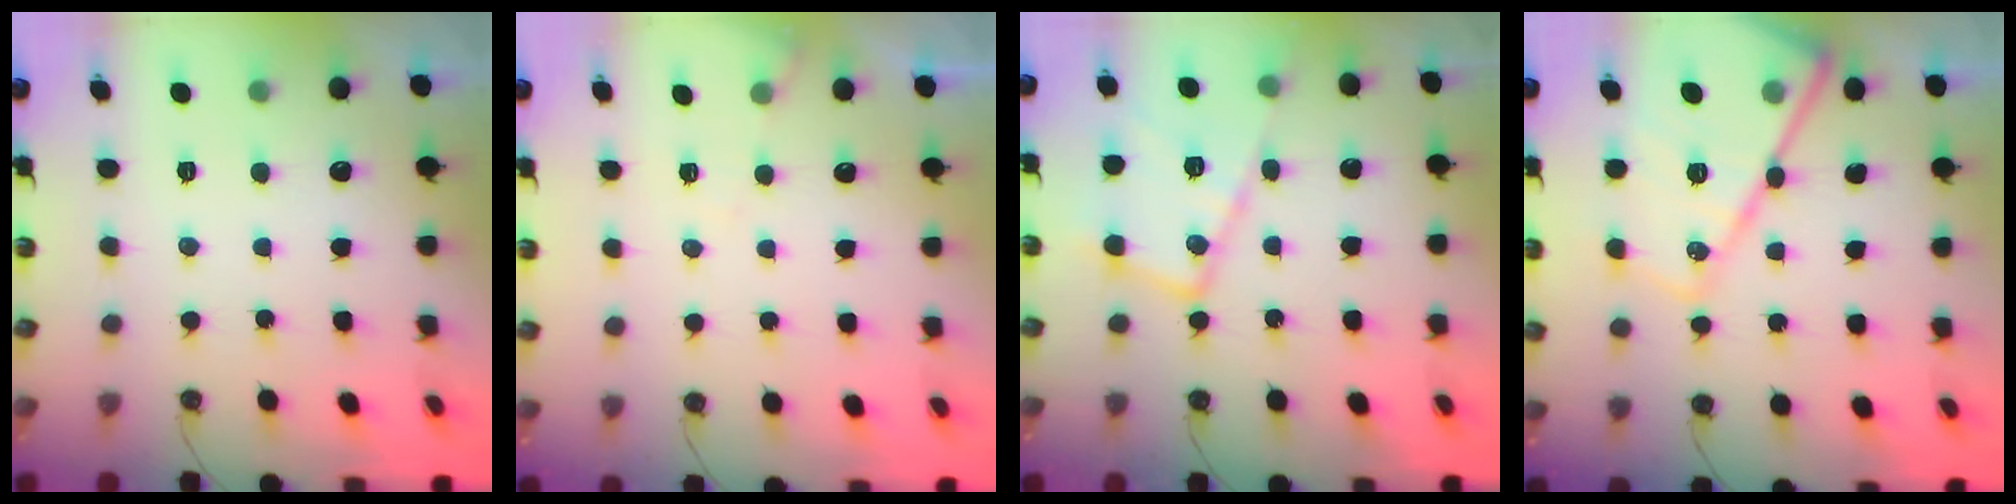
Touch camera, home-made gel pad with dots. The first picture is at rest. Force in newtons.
{"total": 4.1, "press": 4.1, "slide": 0.6}
{"total": 16.4, "press": 16.3, "slide": 1.6}
{"total": 20.9, "press": 20.9, "slide": 1.9}